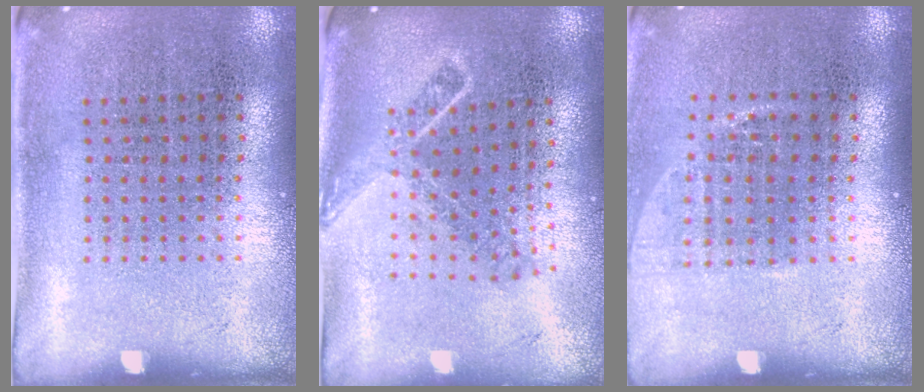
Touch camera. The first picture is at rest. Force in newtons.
{"total": 1.7, "press": 1.2, "slide": 1.2}
{"total": 1.0, "press": 0.9, "slide": 0.6}